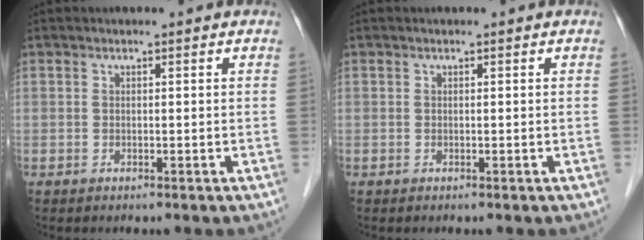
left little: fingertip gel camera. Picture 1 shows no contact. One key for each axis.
{"total": 0.0}